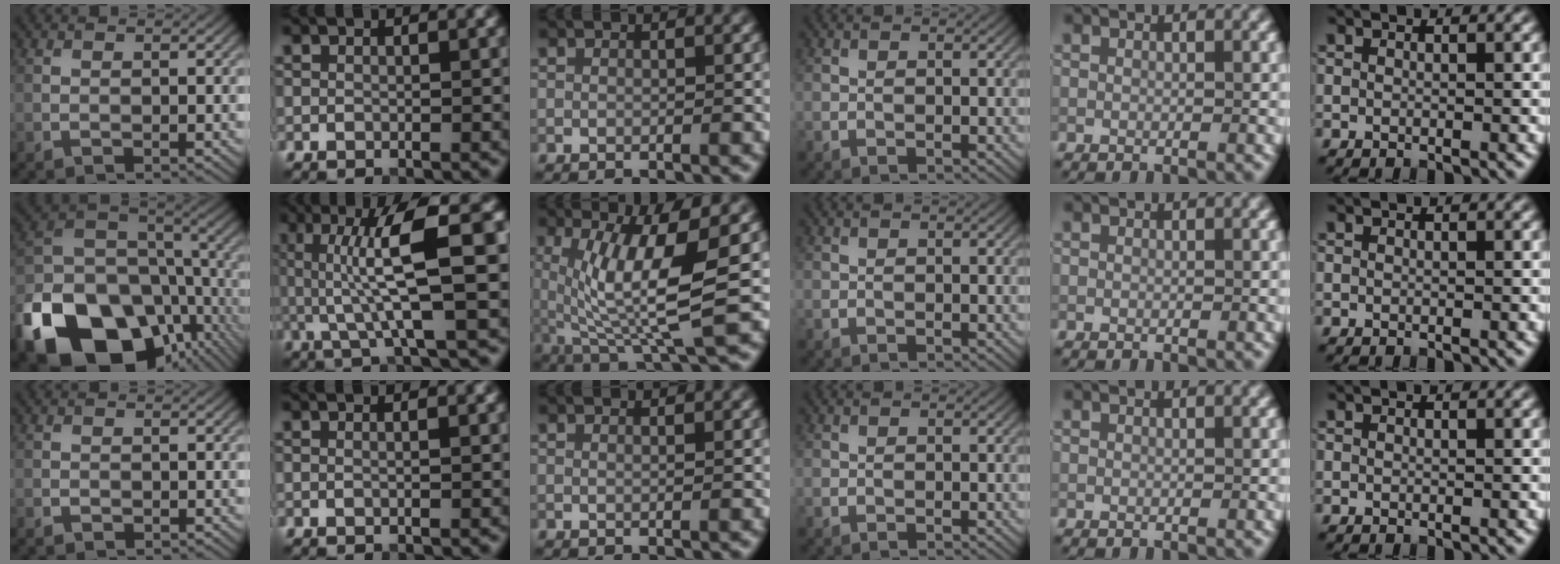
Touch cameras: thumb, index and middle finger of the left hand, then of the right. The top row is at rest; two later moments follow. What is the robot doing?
{"motion": "lift_and_place", "object": "calculator"}